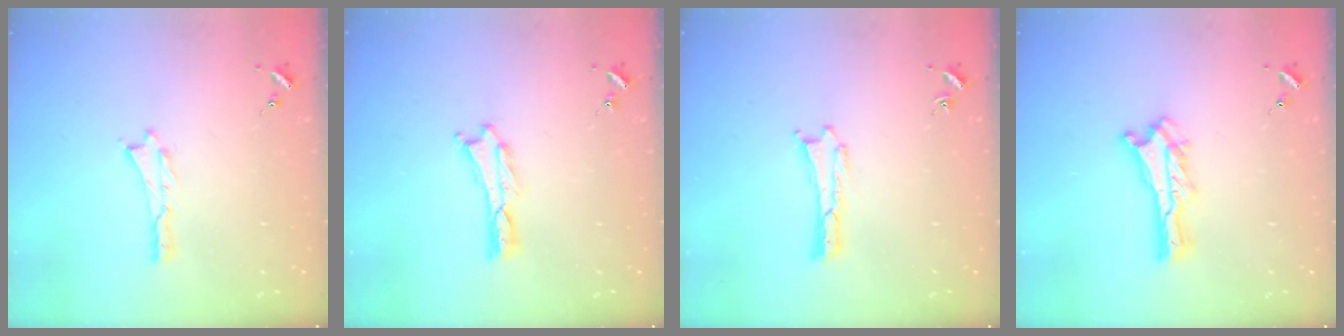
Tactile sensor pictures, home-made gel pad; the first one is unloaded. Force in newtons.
{"total": 0.0}
{"total": 0.0}
{"total": 1.2, "press": 1.2, "slide": 0.2}